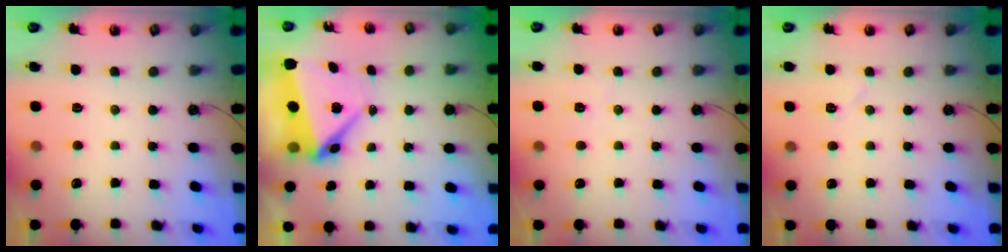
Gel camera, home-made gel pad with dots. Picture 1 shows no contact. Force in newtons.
{"total": 6.7, "press": 6.5, "slide": 1.6}
{"total": 3.0, "press": 2.1, "slide": 2.2}
{"total": 4.3, "press": 3.8, "slide": 1.9}